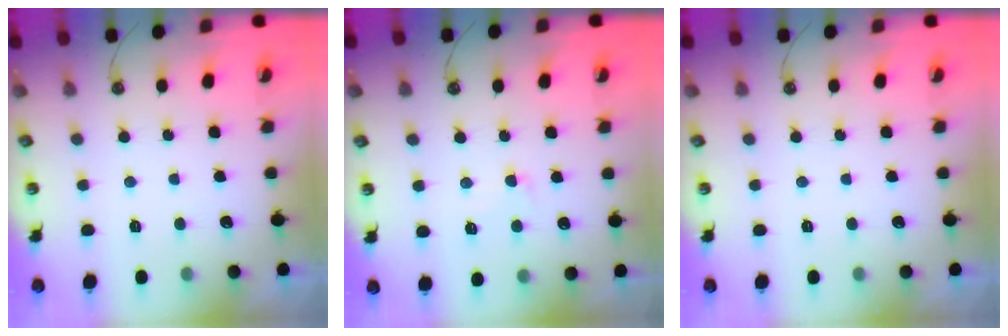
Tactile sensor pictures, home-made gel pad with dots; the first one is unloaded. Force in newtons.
{"total": 1.1, "press": 0.8, "slide": 0.8}
{"total": 0.0}